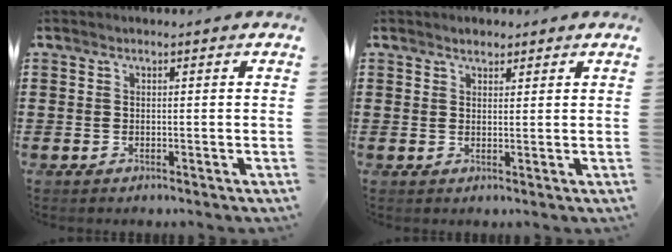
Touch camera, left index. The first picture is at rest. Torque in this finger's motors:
{"motor_torque": [0.24, -0.26, 0.00, 0.01]}